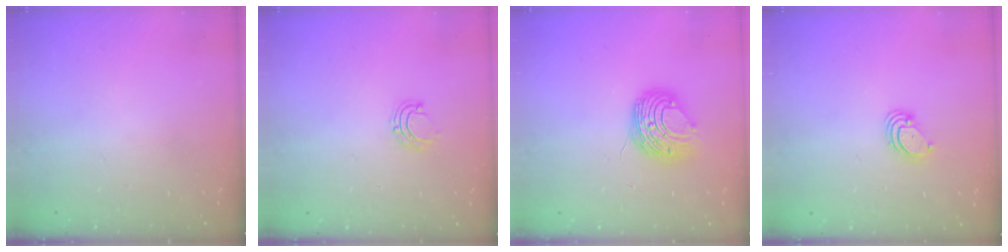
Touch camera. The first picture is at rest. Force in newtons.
{"total": 6.5, "press": 6.5, "slide": 0.4}
{"total": 8.8, "press": 8.7, "slide": 0.5}
{"total": 4.1, "press": 4.0, "slide": 0.3}